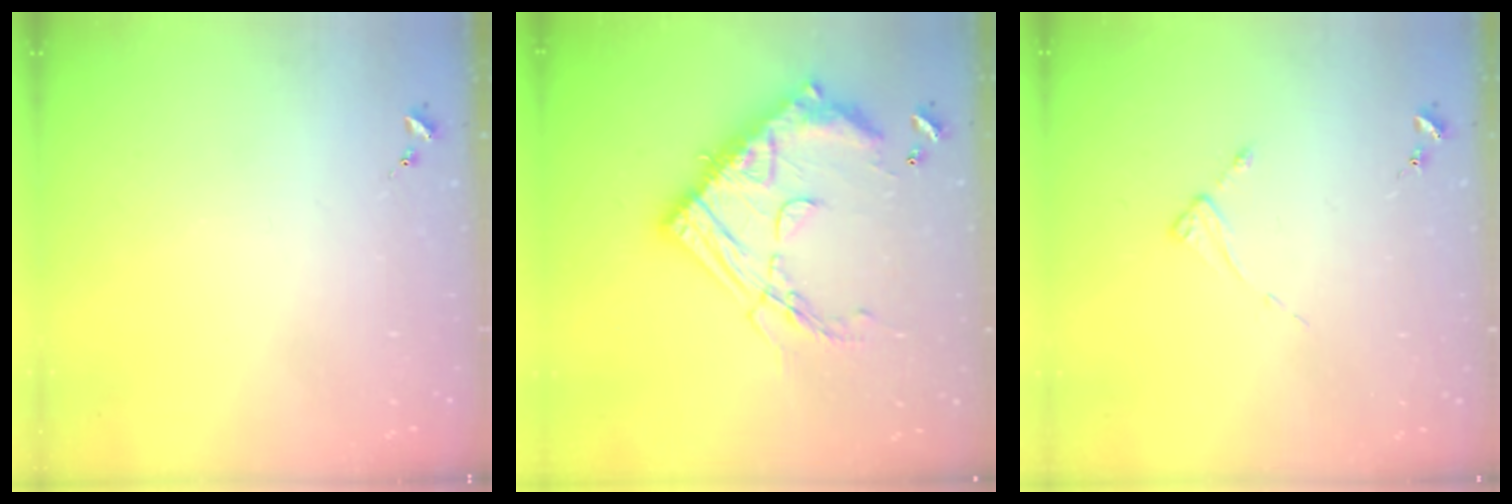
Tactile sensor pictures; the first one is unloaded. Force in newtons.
{"total": 23.7, "press": 23.6, "slide": 2.2}
{"total": 2.3, "press": 2.3, "slide": 0.3}